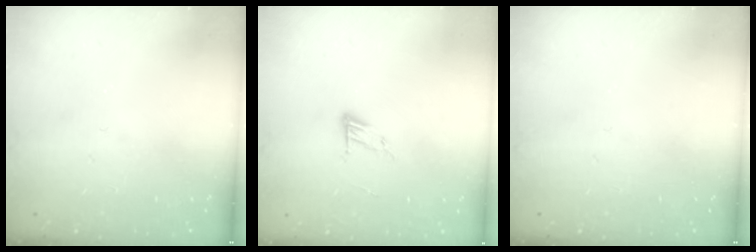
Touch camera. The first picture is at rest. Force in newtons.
{"total": 5.0, "press": 4.9, "slide": 0.5}
{"total": 0.0}